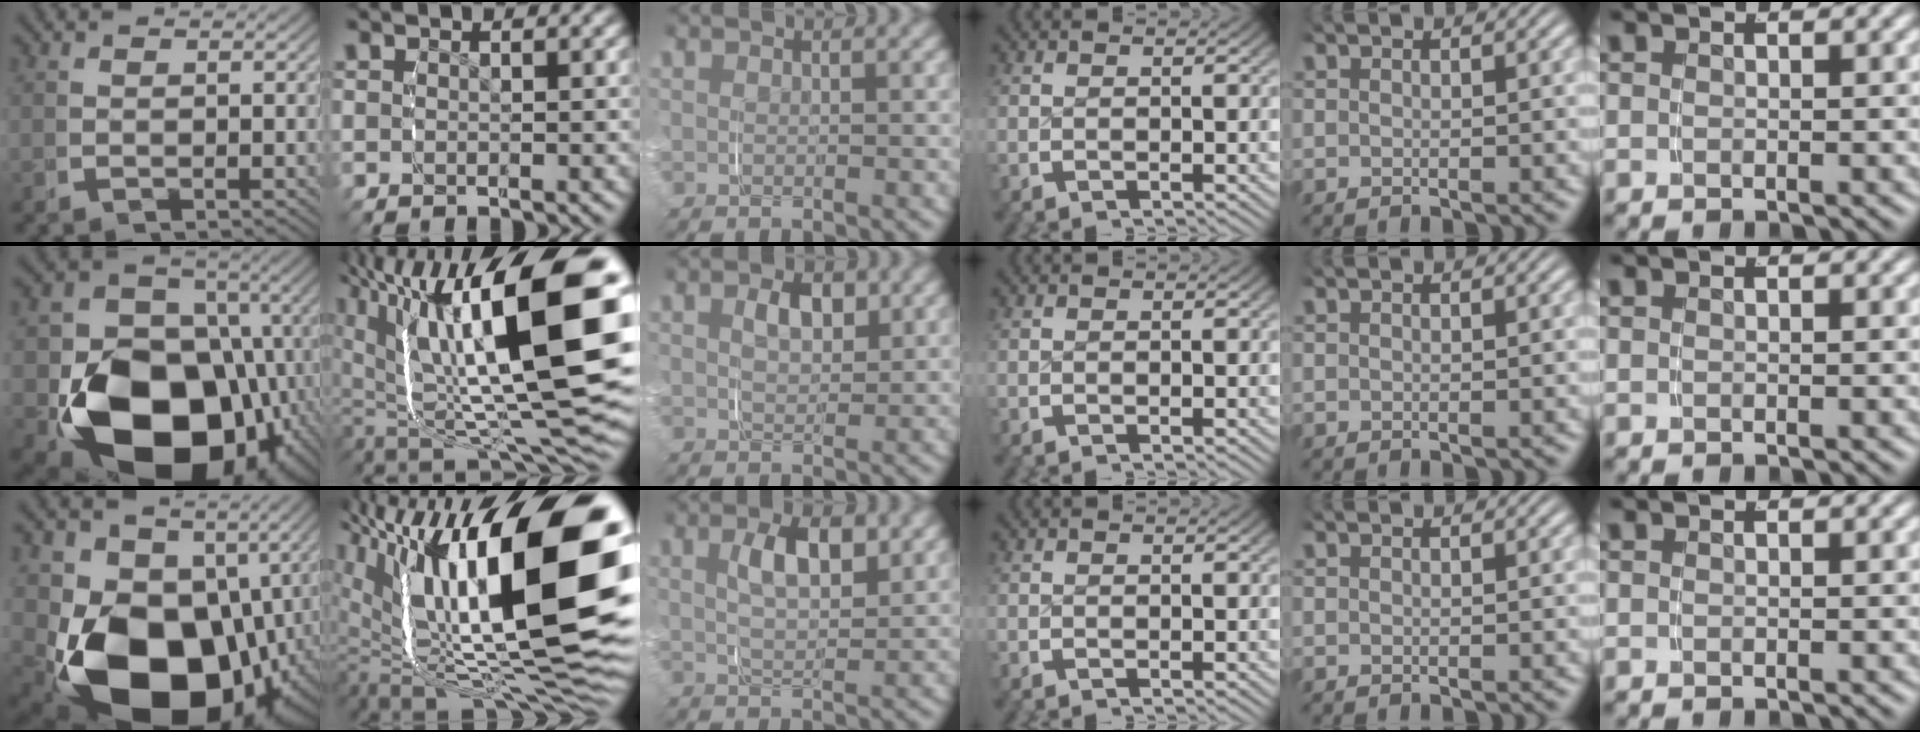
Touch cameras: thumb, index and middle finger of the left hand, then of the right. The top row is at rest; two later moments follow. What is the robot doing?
{"motion": "grasp_and_lifting", "object": "key"}